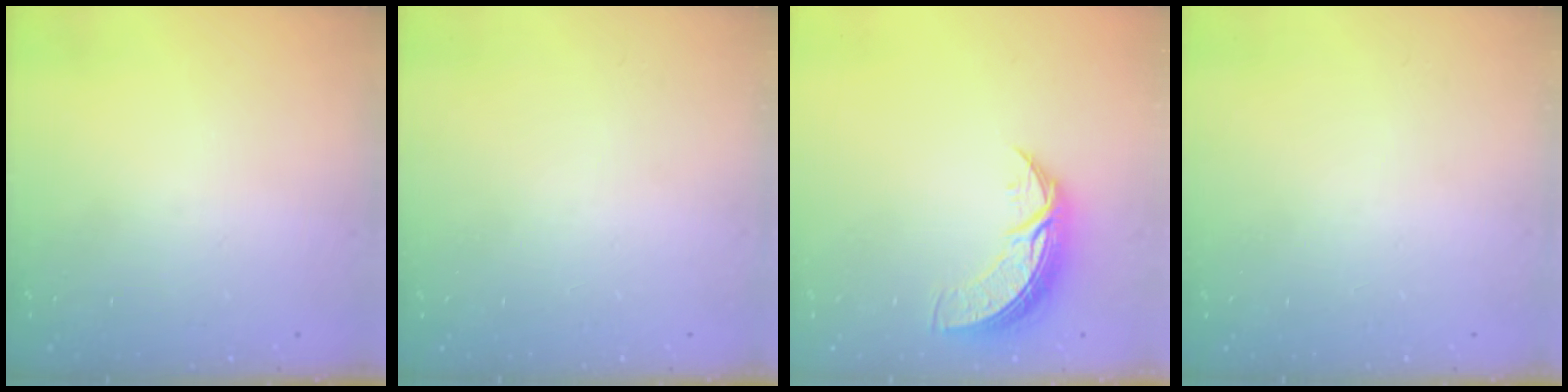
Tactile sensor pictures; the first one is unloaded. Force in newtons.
{"total": 0.0}
{"total": 8.5, "press": 8.4, "slide": 0.6}
{"total": 0.0}